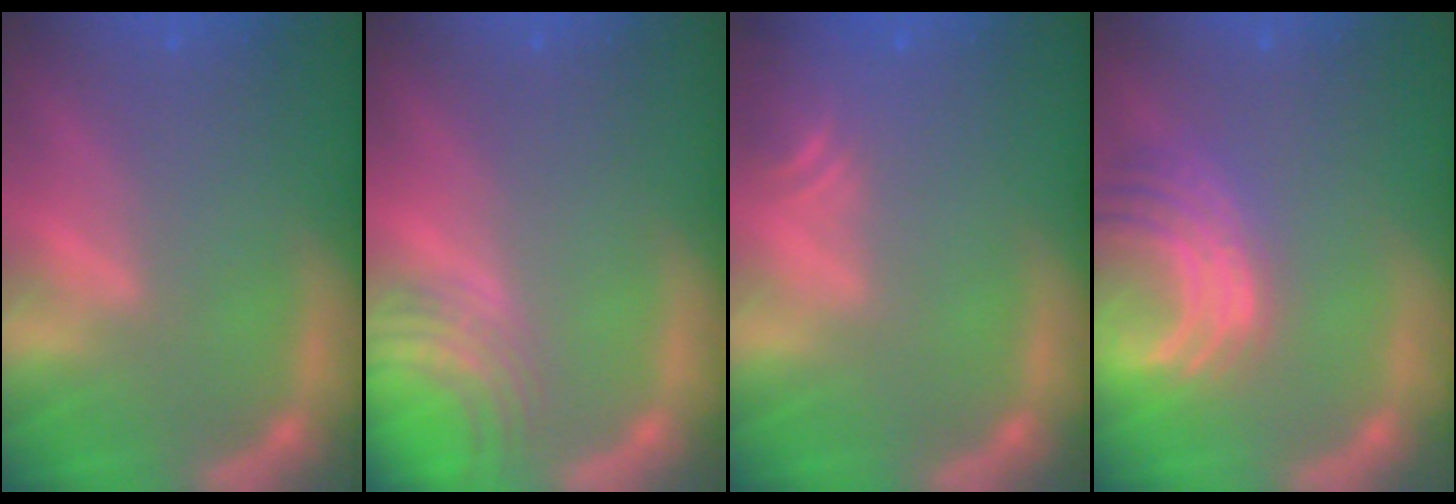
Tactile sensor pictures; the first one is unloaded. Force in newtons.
{"total": 4.5}
{"total": 3.0}
{"total": 8.5}